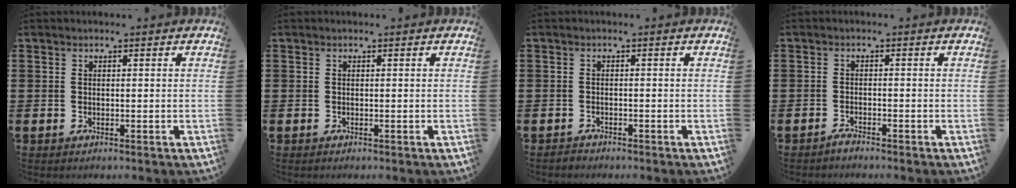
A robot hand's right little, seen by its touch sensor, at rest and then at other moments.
{"total": 0.0}
{"total": 0.8, "force": [-0.7, 0.2, 0.0], "torque": [-0.002, 0.000, -0.016]}
{"total": 1.1, "force": [-1.0, 0.1, 0.3], "torque": [-0.008, -0.003, -0.019]}